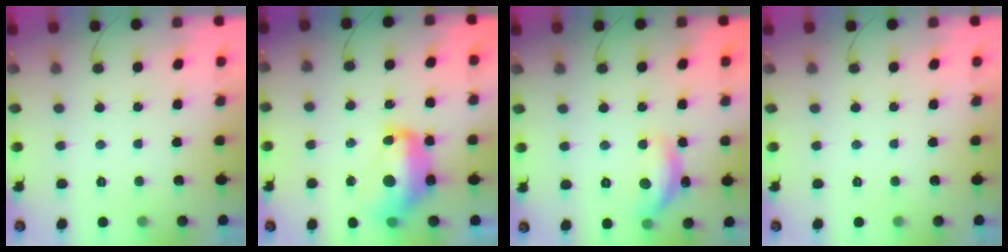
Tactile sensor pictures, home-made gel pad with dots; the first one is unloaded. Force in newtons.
{"total": 14.0, "press": 13.9, "slide": 1.7}
{"total": 13.2, "press": 13.1, "slide": 0.7}
{"total": 0.0}